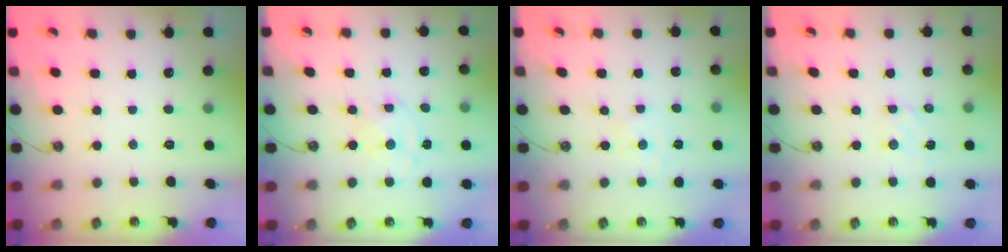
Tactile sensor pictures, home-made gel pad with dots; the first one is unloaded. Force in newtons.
{"total": 4.8, "press": 4.8, "slide": 0.6}
{"total": 1.1, "press": 1.1, "slide": 0.2}
{"total": 1.8, "press": 1.8, "slide": 0.3}